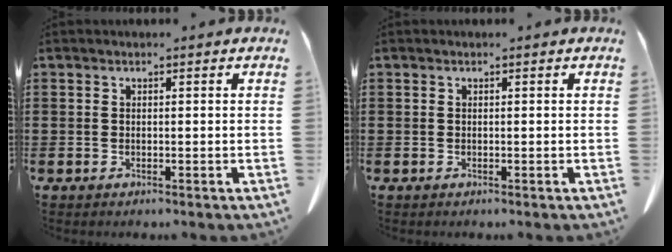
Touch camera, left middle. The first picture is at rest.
{"total": 0.0}